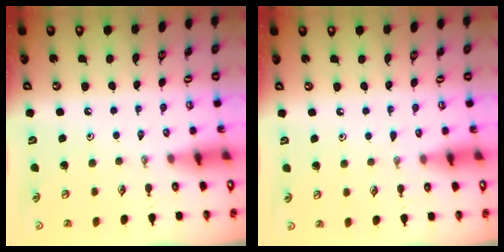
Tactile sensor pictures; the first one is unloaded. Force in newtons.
{"total": 3.2, "press": 3.2, "slide": 0.4}